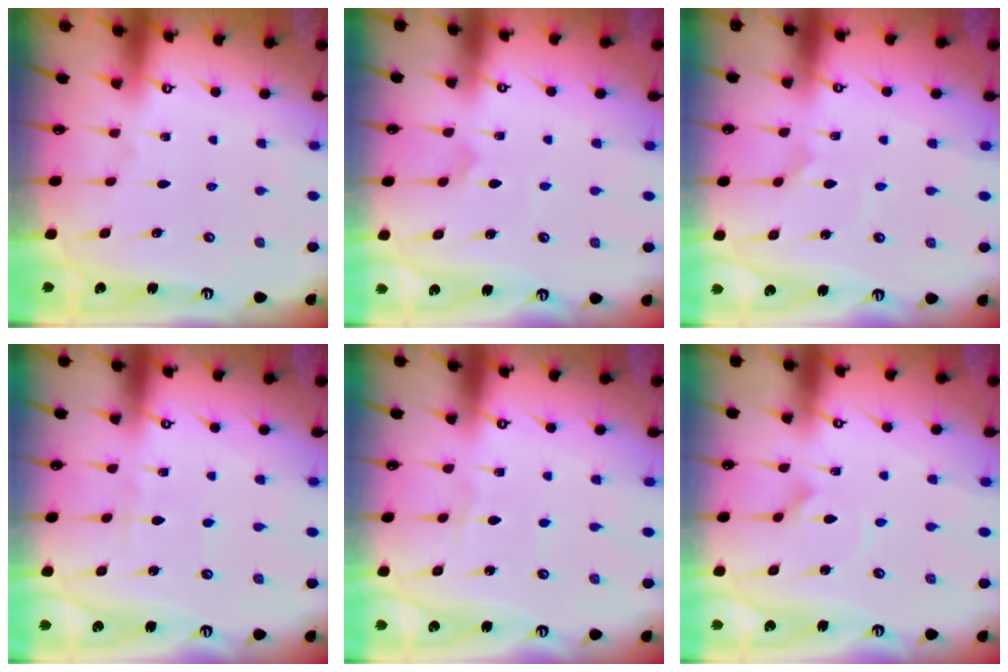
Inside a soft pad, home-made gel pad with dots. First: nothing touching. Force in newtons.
{"total": 2.8, "press": 2.8, "slide": 0.4}
{"total": 2.1, "press": 2.1, "slide": 0.1}
{"total": 2.2, "press": 2.2, "slide": 0.3}
{"total": 1.5, "press": 1.4, "slide": 0.2}
{"total": 2.9, "press": 2.9, "slide": 0.2}